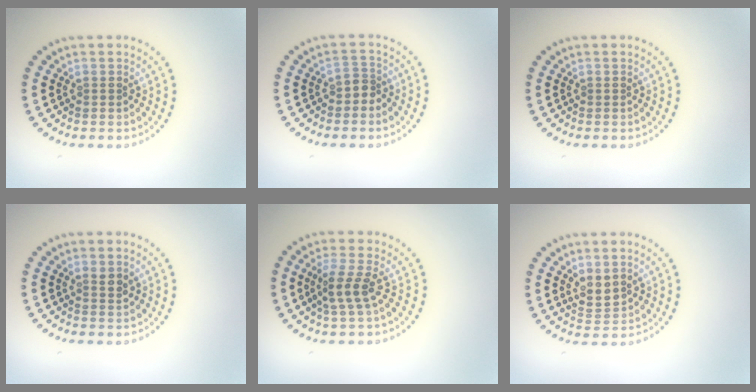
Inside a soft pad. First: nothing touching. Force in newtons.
{"total": 1.4, "press": 1.1, "slide": 0.8}
{"total": 0.0}
{"total": 0.9, "press": 0.8, "slide": 0.4}
{"total": 2.4, "press": 2.1, "slide": 1.2}
{"total": 2.1, "press": 1.7, "slide": 1.3}